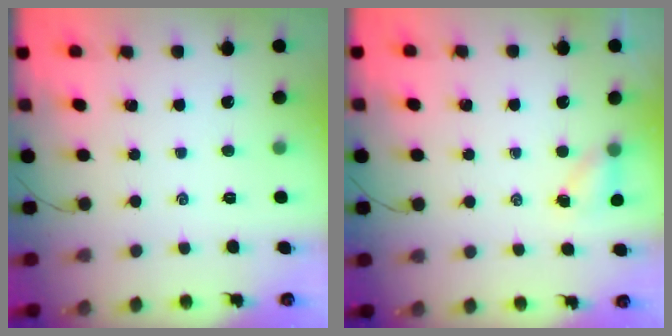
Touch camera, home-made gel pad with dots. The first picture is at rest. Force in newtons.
{"total": 3.5, "press": 3.3, "slide": 1.0}